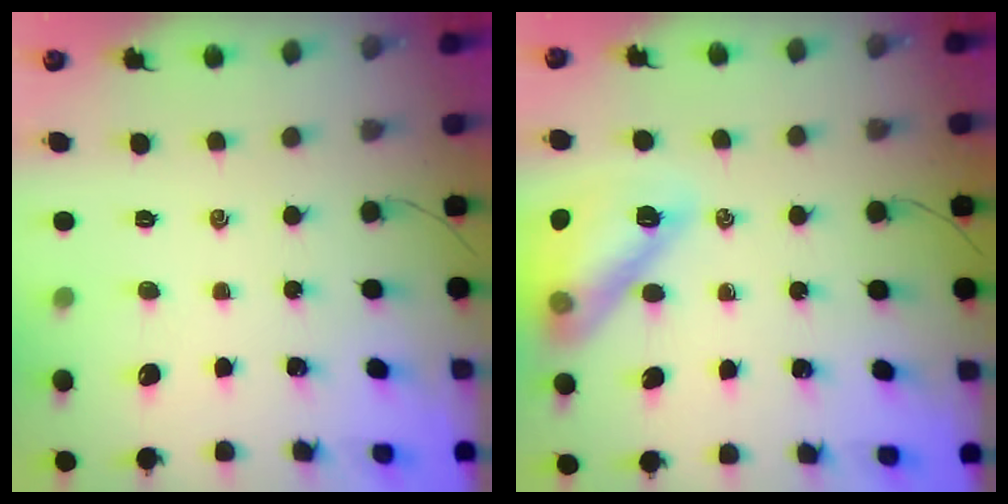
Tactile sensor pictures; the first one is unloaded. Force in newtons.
{"total": 15.7, "press": 15.6, "slide": 1.4}